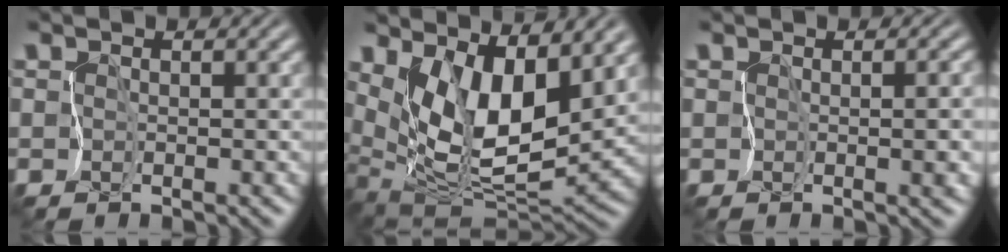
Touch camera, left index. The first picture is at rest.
{"total": 10.4, "force": [3.7, 4.6, 8.5], "torque": [-0.148, -0.019, 0.065]}
{"total": 3.5, "force": [-0.7, 1.6, 3.0], "torque": [-0.023, 0.004, 0.003]}